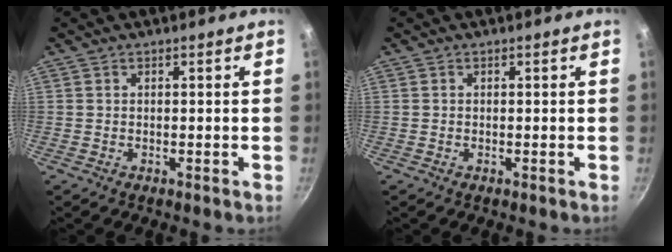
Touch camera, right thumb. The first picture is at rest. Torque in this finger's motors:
{"motor_torque": [0.12, -0.02, -0.32, 0.23, -0.02]}